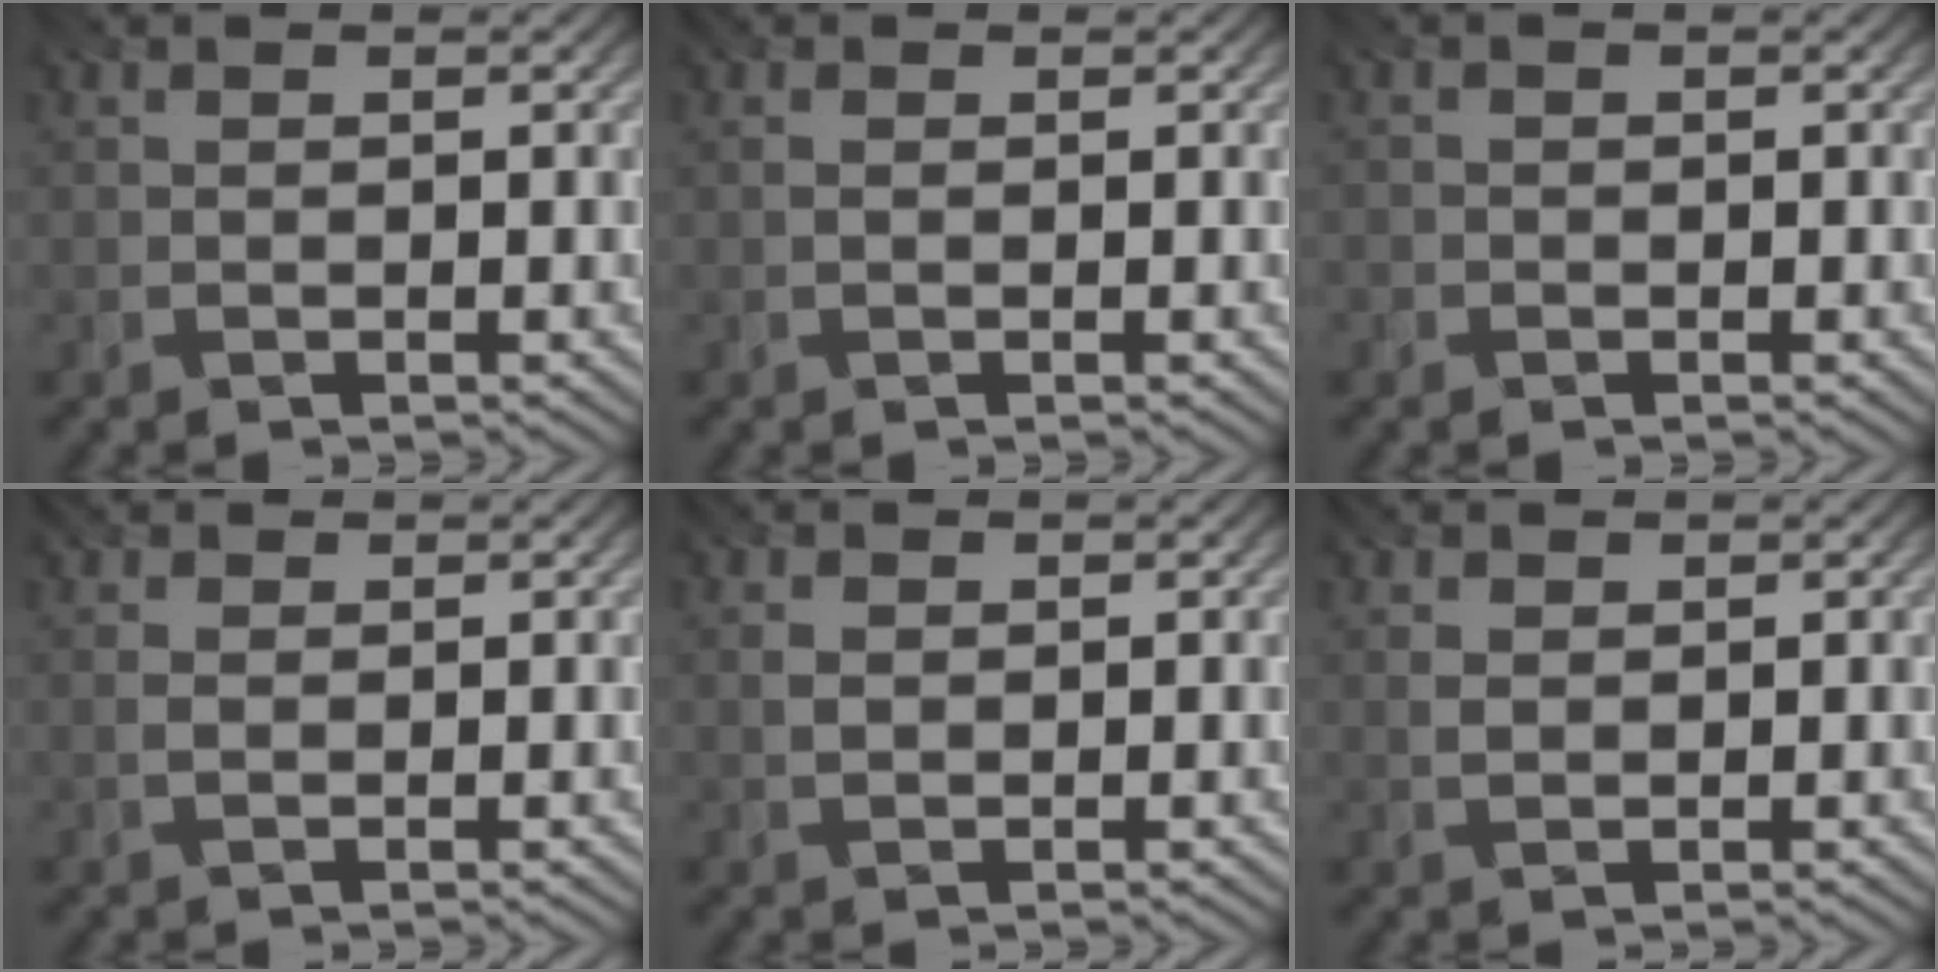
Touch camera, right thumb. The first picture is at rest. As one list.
[{"total": 1.0, "force": [0.4, 0.6, 0.7], "torque": [-0.020, 0.005, 0.000]}, {"total": 1.0, "force": [-0.9, 0.4, -0.4], "torque": [0.013, -0.004, -0.023]}, {"total": 2.3, "force": [1.5, 1.1, 1.3], "torque": [-0.030, 0.001, 0.023]}, {"total": 1.8, "force": [0.7, 1.2, 1.1], "torque": [-0.027, 0.002, 0.013]}, {"total": 2.4, "force": [1.5, 1.4, 1.3], "torque": [-0.031, -0.002, 0.033]}]